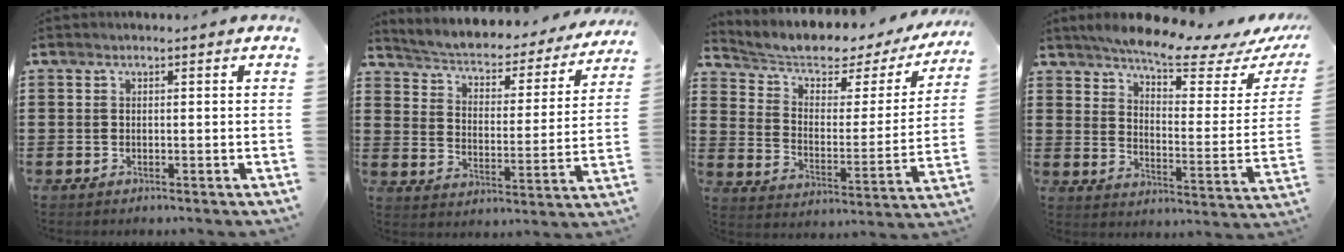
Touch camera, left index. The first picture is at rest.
{"total": 2.7, "force": [2.4, 0.8, 0.8], "torque": [-0.035, -0.025, 0.027]}
{"total": 4.4, "force": [3.6, 1.7, 1.9], "torque": [-0.060, -0.035, 0.054]}
{"total": 7.8, "force": [6.6, 0.4, 4.1], "torque": [-0.085, -0.047, 0.107]}